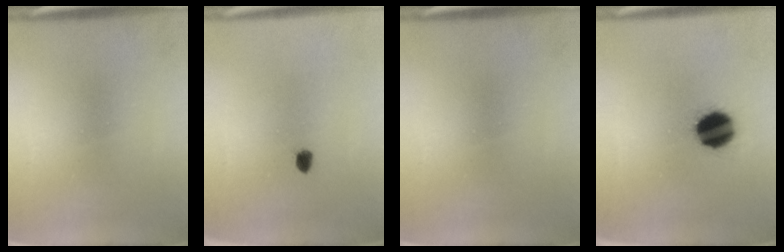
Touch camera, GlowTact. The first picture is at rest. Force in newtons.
{"total": 1.5}
{"total": 0.0}
{"total": 12.2}